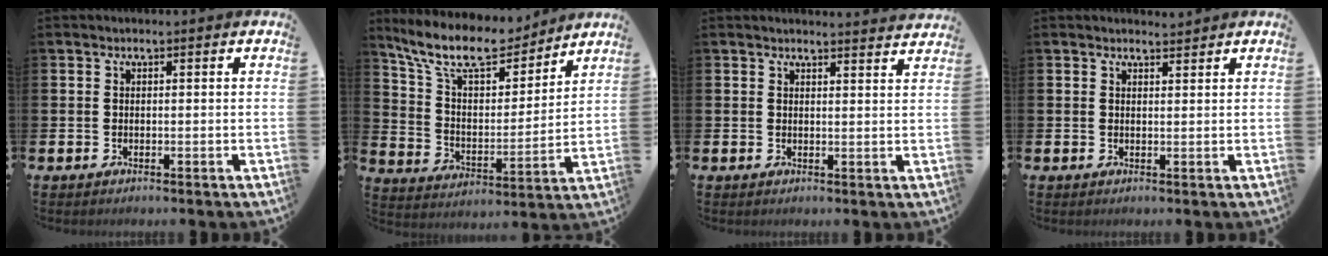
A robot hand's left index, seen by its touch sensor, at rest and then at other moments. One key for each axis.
{"total": 11.7, "fx": 10.3, "fy": 3.5, "fz": 4.4, "tx": -0.122, "ty": -0.065, "tz": 0.182}
{"total": 2.4, "fx": 2.4, "fy": -0.1, "fz": -0.2, "tx": 0.011, "ty": -0.019, "tz": 0.041}
{"total": 1.8, "fx": 1.8, "fy": 0.2, "fz": -0.1, "tx": 0.016, "ty": -0.014, "tz": 0.029}